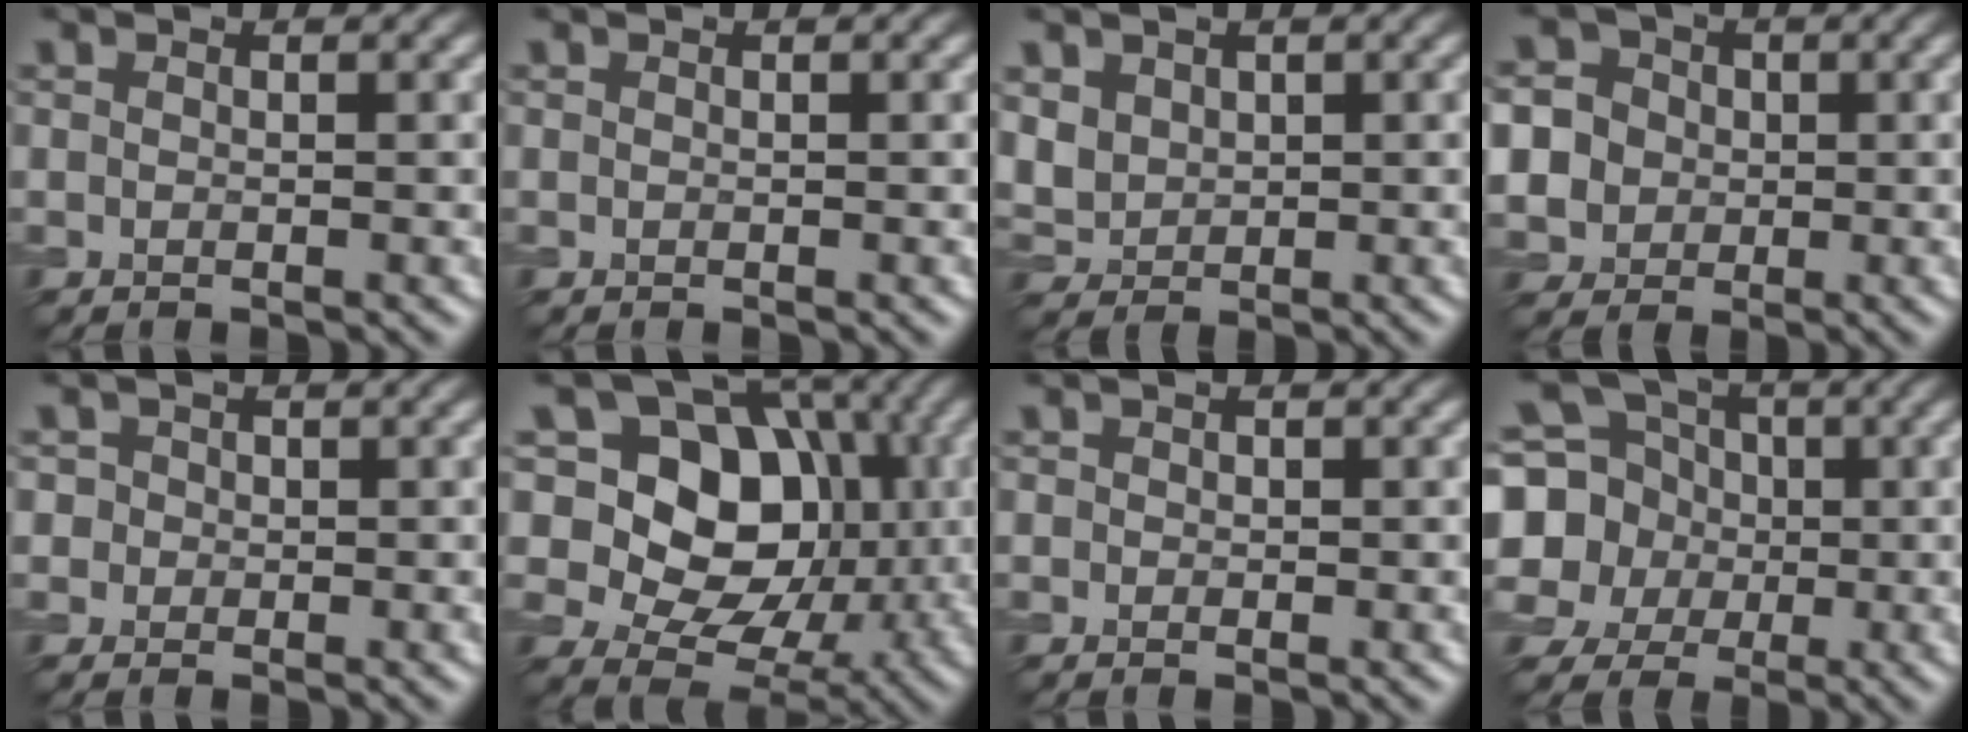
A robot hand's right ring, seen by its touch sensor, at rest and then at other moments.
{"total": 0.0}
{"total": 3.4, "force": [1.3, 2.7, 1.5], "torque": [-0.050, 0.001, 0.034]}
{"total": 8.4, "force": [0.7, 8.0, 2.5], "torque": [-0.078, 0.025, 0.004]}
{"total": 2.8, "force": [1.0, 2.5, 0.9], "torque": [0.001, 0.012, 0.003]}
{"total": 13.9, "force": [3.2, 10.4, 8.6], "torque": [-0.144, 0.041, 0.039]}
{"total": 0.6, "force": [0.1, 0.6, 0.2], "torque": [0.000, -0.003, -0.001]}
{"total": 10.8, "force": [-0.2, 9.8, 4.7], "torque": [-0.136, 0.018, -0.038]}